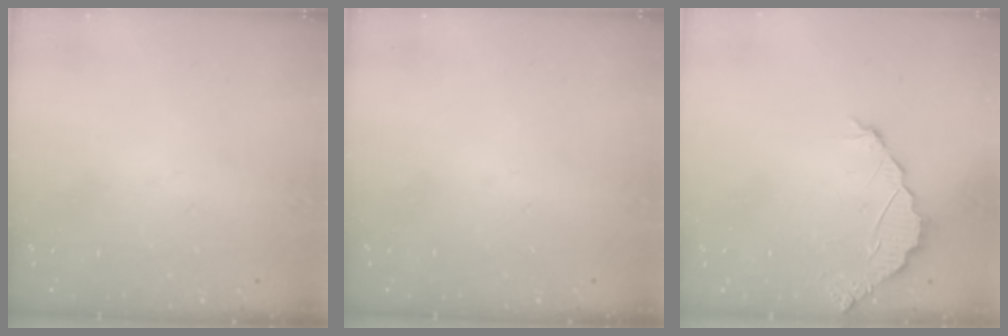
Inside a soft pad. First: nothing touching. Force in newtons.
{"total": 0.0}
{"total": 2.2, "press": 2.2, "slide": 0.2}